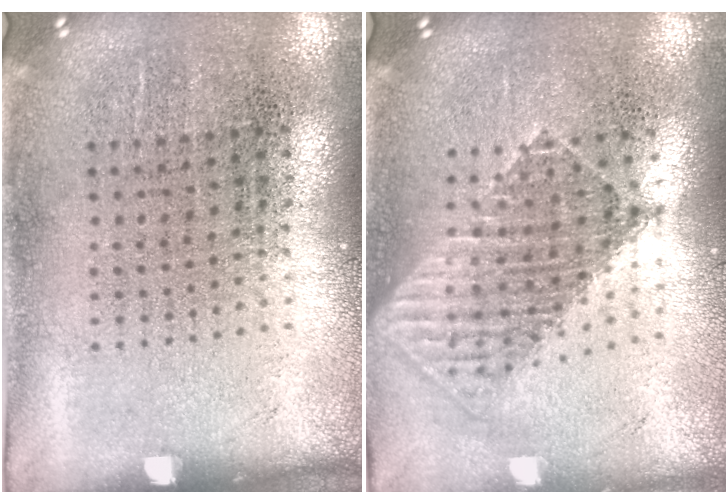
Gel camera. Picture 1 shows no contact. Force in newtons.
{"total": 1.7, "press": 1.5, "slide": 0.9}